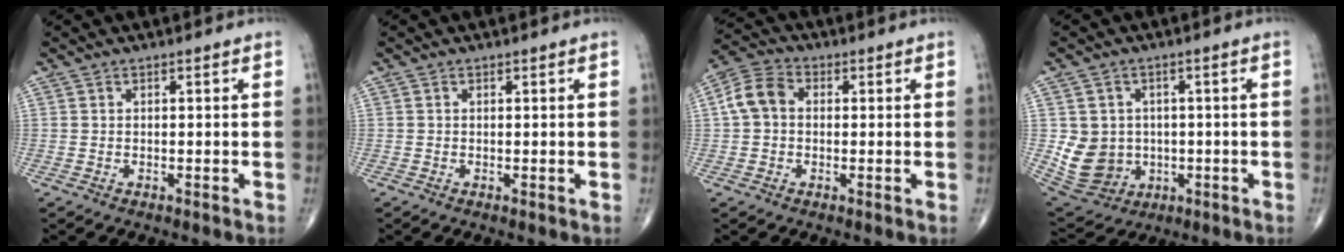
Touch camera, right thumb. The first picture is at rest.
{"total": 0.0}
{"total": 6.8, "force": [0.5, 5.2, 4.3], "torque": [-0.083, 0.024, 0.001]}
{"total": 9.9, "force": [-0.5, 9.1, 4.1], "torque": [-0.053, 0.004, 0.014]}